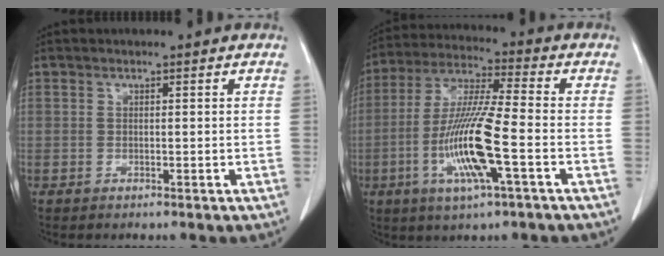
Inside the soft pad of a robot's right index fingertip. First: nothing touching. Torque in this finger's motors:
{"motor_torque": [2.14, 0.00, 0.62, 0.14]}